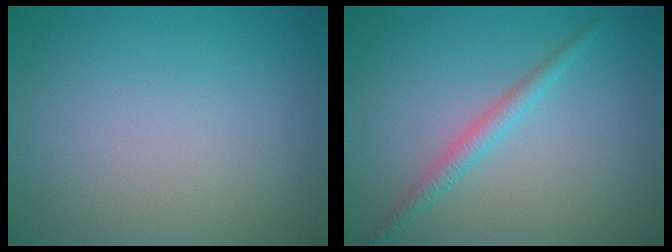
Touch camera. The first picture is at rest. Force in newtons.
{"total": 2.0, "press": 2.0, "slide": 0.0}